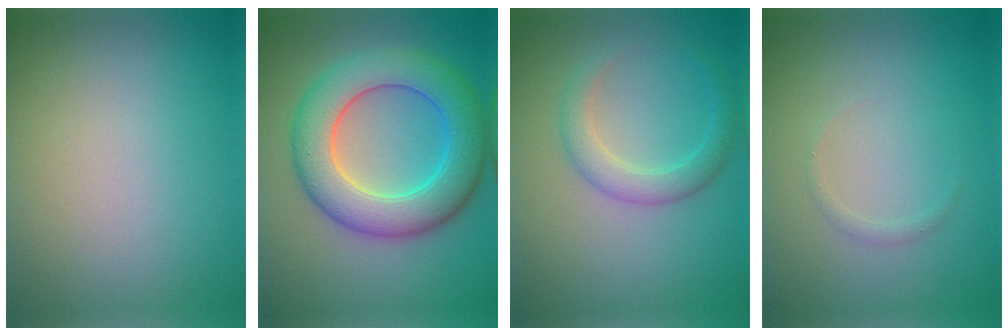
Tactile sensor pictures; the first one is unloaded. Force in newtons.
{"total": 8.7, "press": 8.7, "slide": 0.2}
{"total": 2.8, "press": 2.7, "slide": 0.2}
{"total": 0.6, "press": 0.6, "slide": 0.0}